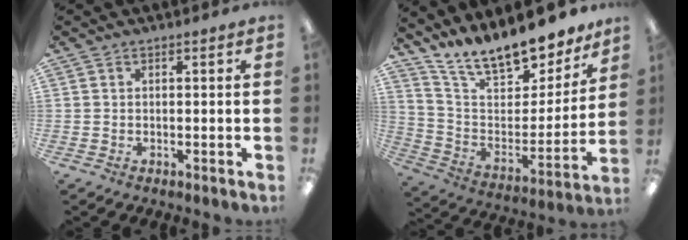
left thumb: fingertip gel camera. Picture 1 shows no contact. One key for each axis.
{"total": 16.0, "fx": 14.0, "fy": 5.0, "fz": 5.9, "tx": -0.110, "ty": -0.111, "tz": 0.245}